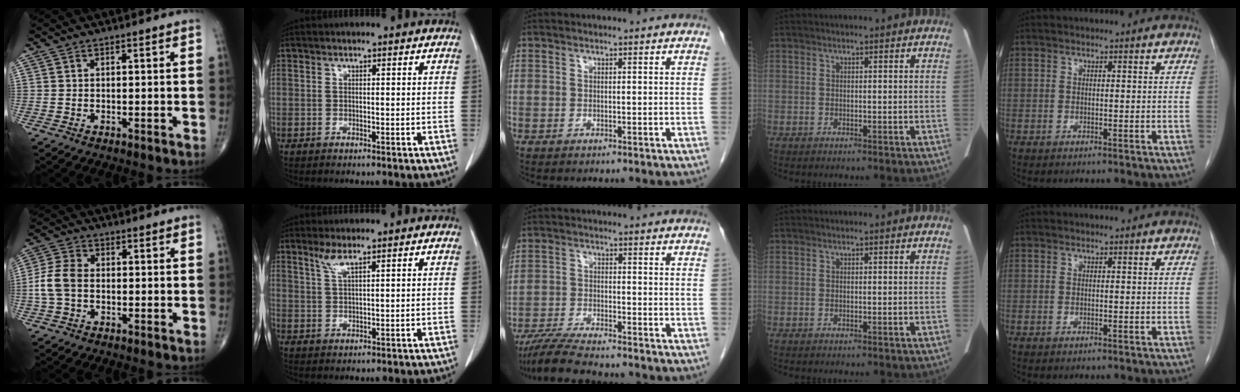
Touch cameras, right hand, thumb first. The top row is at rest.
{"thumb": {"total": 6.8, "force": [-0.8, 4.6, 4.9], "torque": [-0.110, 0.017, -0.022]}, "index": {"total": 3.1, "force": [2.1, 0.6, 2.2], "torque": [-0.050, 0.005, 0.046]}, "middle": {"total": 7.6, "force": [-6.7, -0.1, 3.4], "torque": [-0.063, -0.022, -0.120]}}